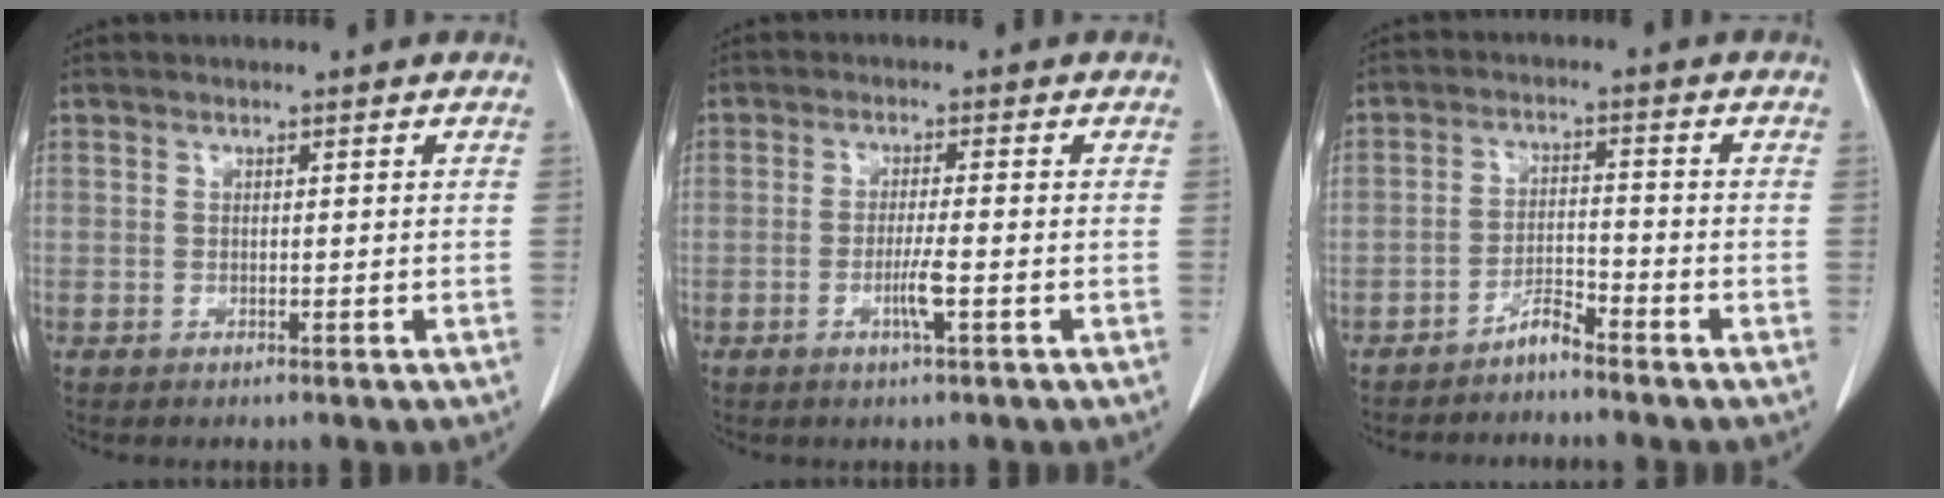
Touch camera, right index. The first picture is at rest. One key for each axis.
{"total": 3.4, "fx": -1.2, "fy": -0.2, "fz": 3.2, "tx": -0.061, "ty": -0.005, "tz": -0.024}
{"total": 3.0, "fx": -2.8, "fy": 0.2, "fz": 1.0, "tx": -0.015, "ty": -0.005, "tz": -0.053}